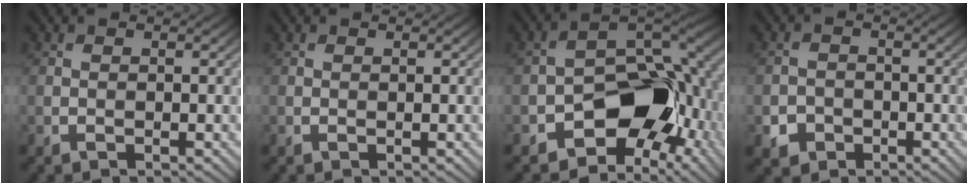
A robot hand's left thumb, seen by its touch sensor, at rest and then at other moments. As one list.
[{"total": 0.0}, {"total": 12.2, "force": [-4.2, 7.7, 8.5], "torque": [-0.121, -0.014, -0.074]}, {"total": 2.5, "force": [-1.3, 2.0, 0.4], "torque": [-0.010, -0.007, -0.021]}]